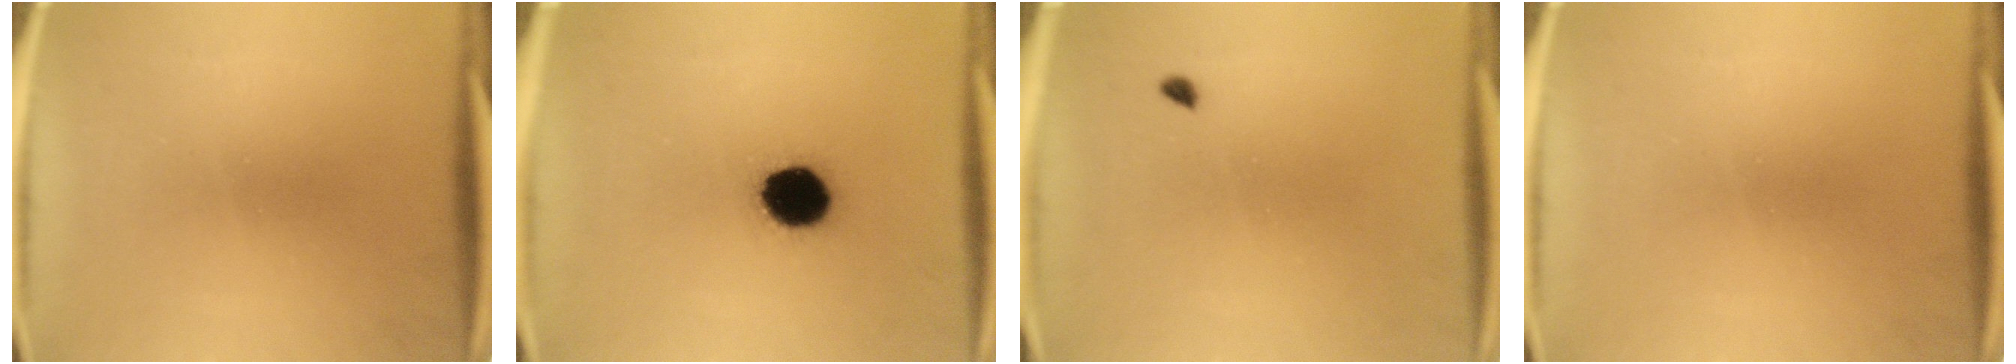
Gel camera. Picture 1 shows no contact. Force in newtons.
{"total": 11.8}
{"total": 0.8}
{"total": 0.0}